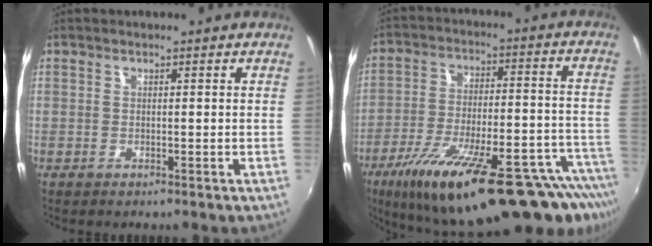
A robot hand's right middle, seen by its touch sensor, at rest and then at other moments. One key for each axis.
{"total": 29.6, "fx": -20.2, "fy": 7.3, "fz": 20.3, "tx": -0.313, "ty": -0.051, "tz": -0.285}